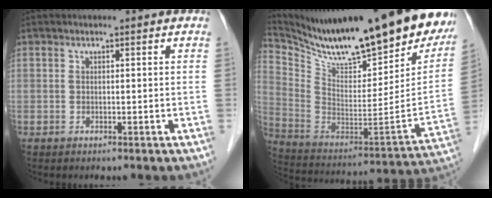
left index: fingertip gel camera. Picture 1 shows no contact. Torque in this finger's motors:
{"motor_torque": [0.13, -0.49, 0.33, 0.10]}